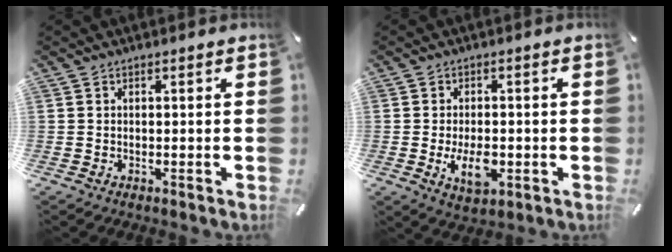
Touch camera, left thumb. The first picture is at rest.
{"total": 7.0, "force": [-1.8, 4.0, 5.5], "torque": [-0.106, 0.000, -0.032]}